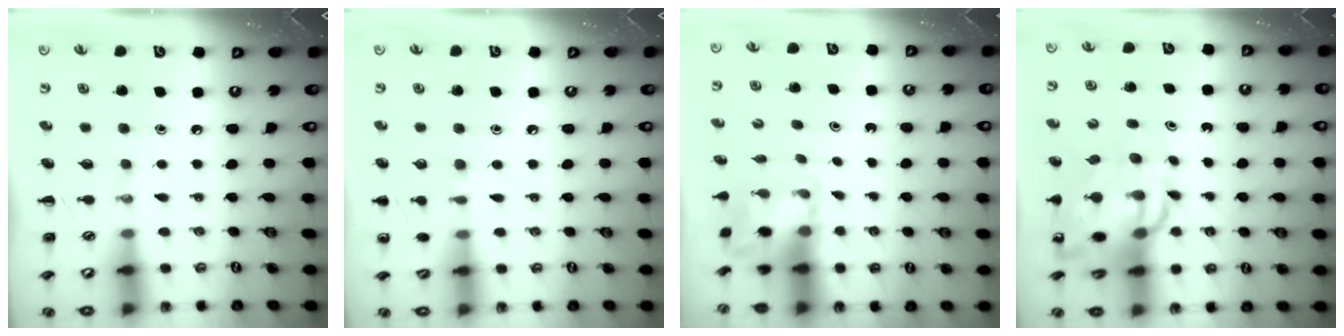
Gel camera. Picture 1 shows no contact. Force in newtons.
{"total": 5.9, "press": 5.6, "slide": 1.8}
{"total": 2.0, "press": 1.9, "slide": 0.7}
{"total": 12.4, "press": 12.0, "slide": 3.3}